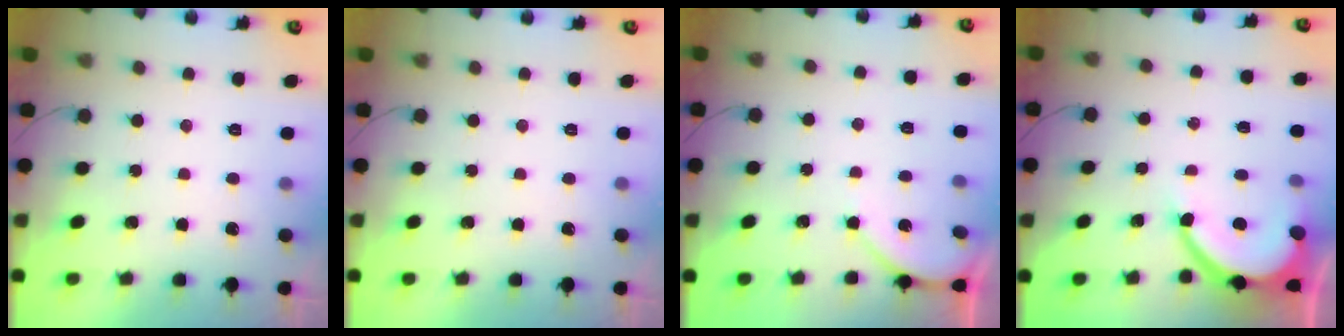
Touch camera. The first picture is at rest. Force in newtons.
{"total": 0.0}
{"total": 3.3, "press": 3.3, "slide": 0.4}
{"total": 7.5, "press": 7.4, "slide": 0.9}